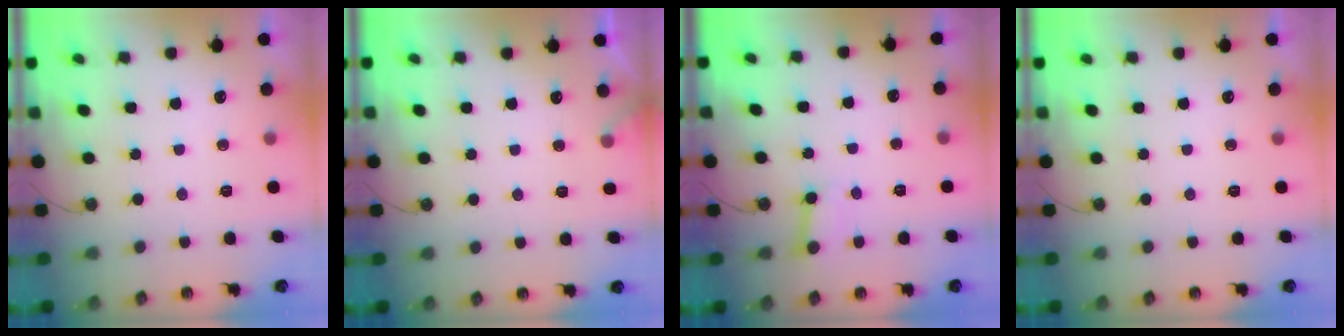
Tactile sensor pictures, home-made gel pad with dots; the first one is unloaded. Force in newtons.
{"total": 4.0, "press": 4.0, "slide": 0.3}
{"total": 3.3, "press": 3.3, "slide": 0.2}
{"total": 0.0}